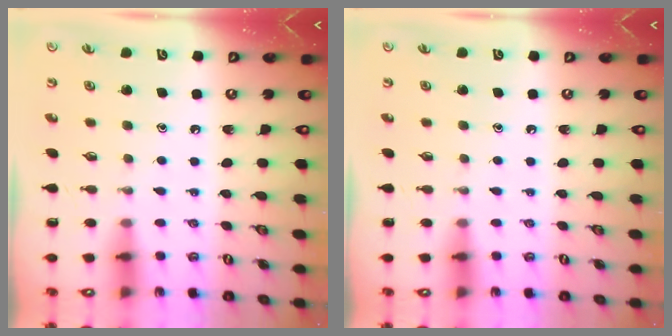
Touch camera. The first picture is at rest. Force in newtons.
{"total": 0.0}